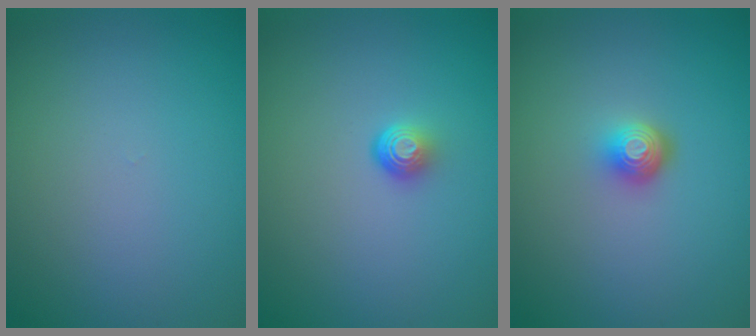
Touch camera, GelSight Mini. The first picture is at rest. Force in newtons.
{"total": 1.9, "press": 1.1, "slide": 1.5}
{"total": 2.2, "press": 1.5, "slide": 1.6}